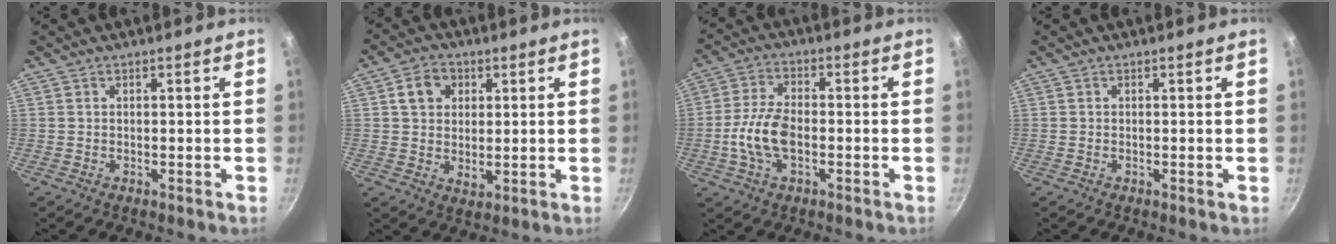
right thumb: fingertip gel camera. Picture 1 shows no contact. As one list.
[{"total": 7.4, "force": [2.3, 5.9, 3.8], "torque": [-0.043, -0.005, 0.036]}, {"total": 9.1, "force": [-1.9, 4.9, 7.4], "torque": [-0.147, 0.023, -0.044]}, {"total": 0.0}]